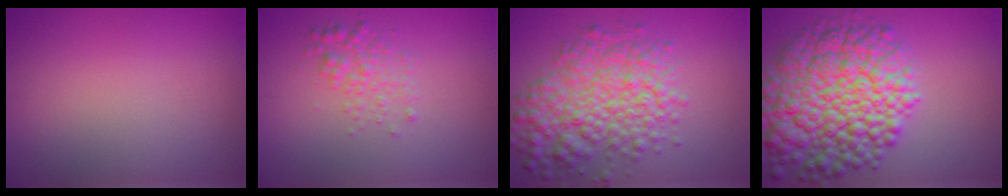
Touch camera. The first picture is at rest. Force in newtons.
{"total": 2.2, "press": 2.2, "slide": 0.0}
{"total": 7.0, "press": 7.0, "slide": 0.2}
{"total": 12.2, "press": 12.2, "slide": 0.4}